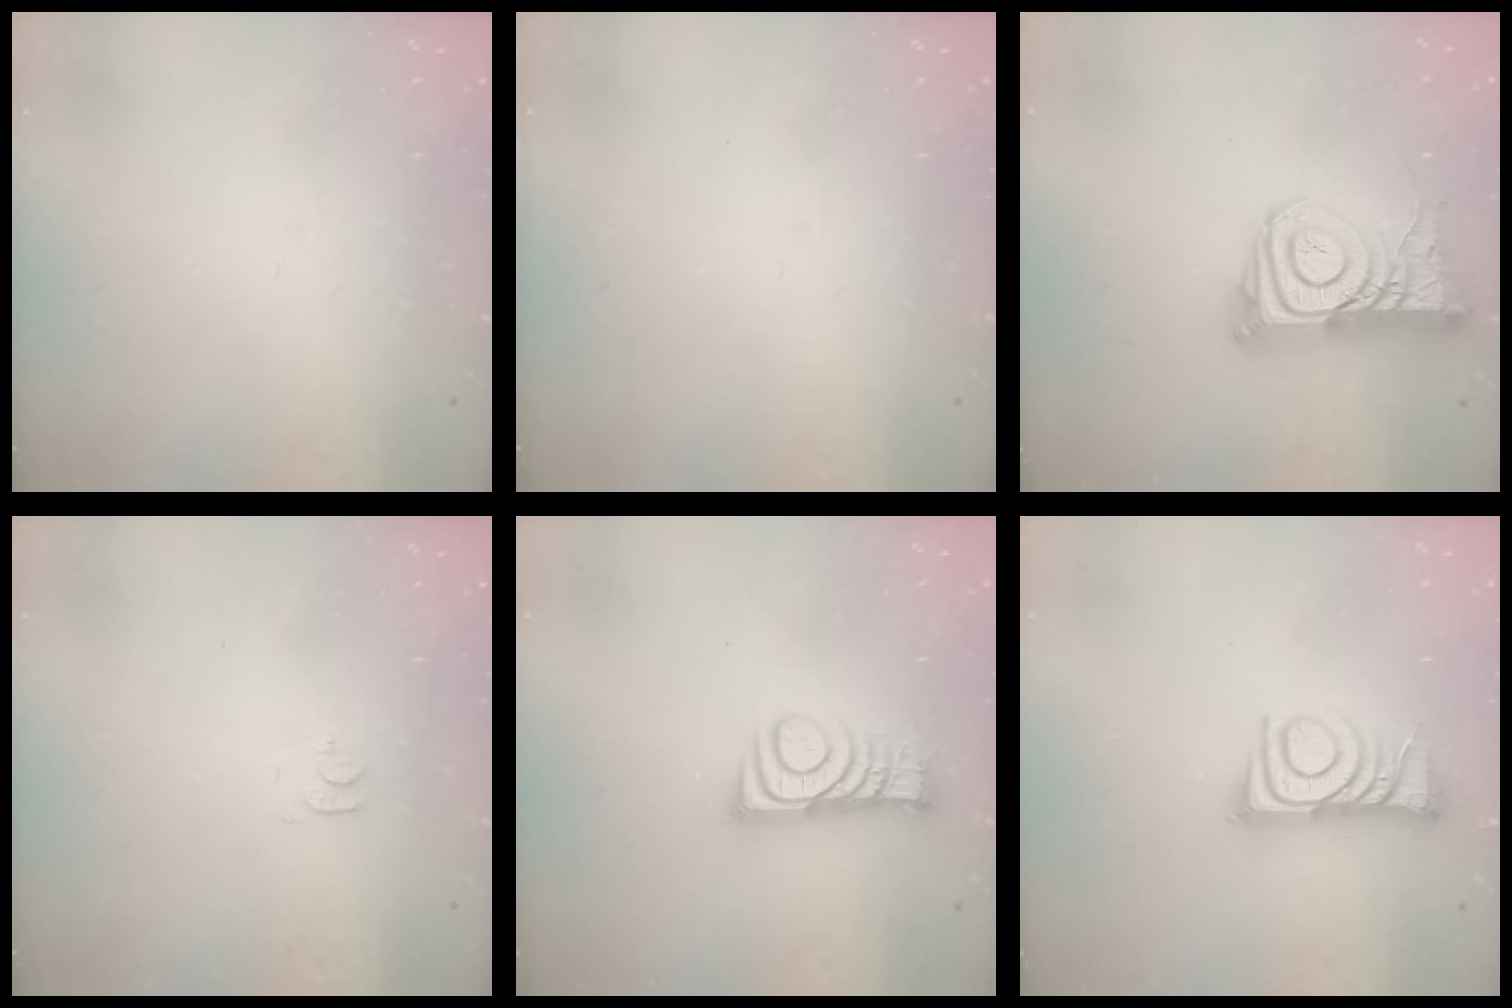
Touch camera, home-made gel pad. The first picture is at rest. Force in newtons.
{"total": 0.0}
{"total": 16.4, "press": 16.3, "slide": 1.5}
{"total": 3.6, "press": 3.6, "slide": 0.4}
{"total": 9.3, "press": 9.3, "slide": 0.2}
{"total": 10.3, "press": 10.3, "slide": 0.6}